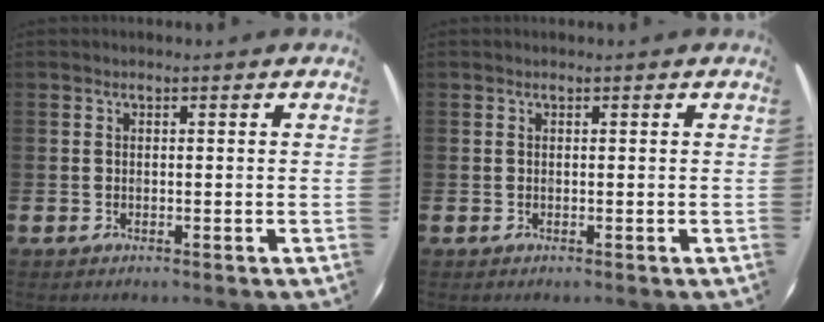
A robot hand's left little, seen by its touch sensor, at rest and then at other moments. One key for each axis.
{"total": 0.0}